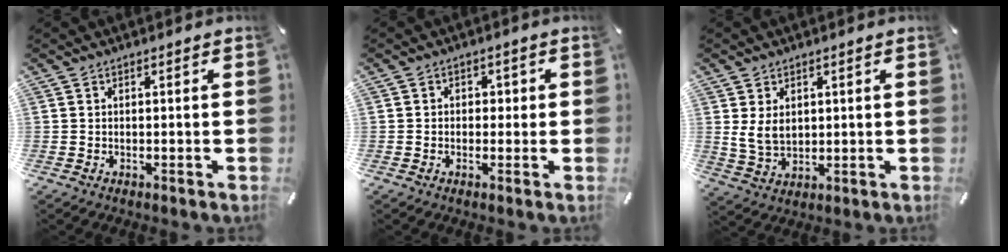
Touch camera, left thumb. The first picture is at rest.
{"total": 2.1, "force": [-0.7, 1.8, 0.7], "torque": [-0.007, 0.006, -0.019]}
{"total": 5.8, "force": [1.6, 4.5, 3.3], "torque": [-0.076, -0.001, 0.028]}